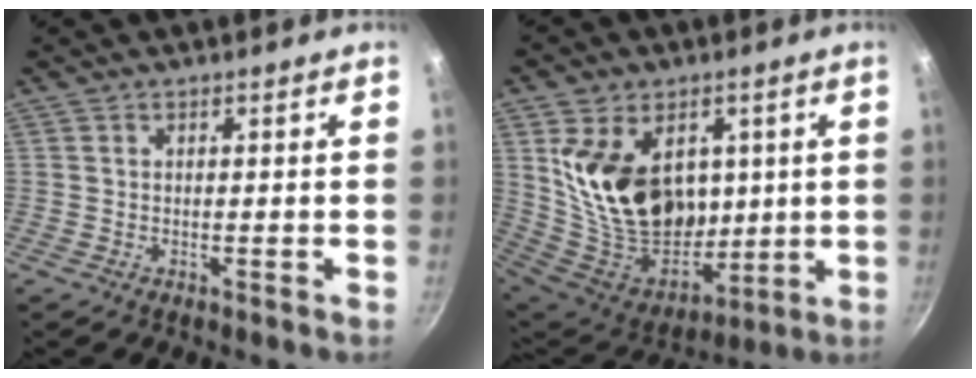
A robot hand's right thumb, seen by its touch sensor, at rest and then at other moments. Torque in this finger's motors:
{"motor_torque": [-0.72, 1.98, 1.10, -0.16, 0.25]}